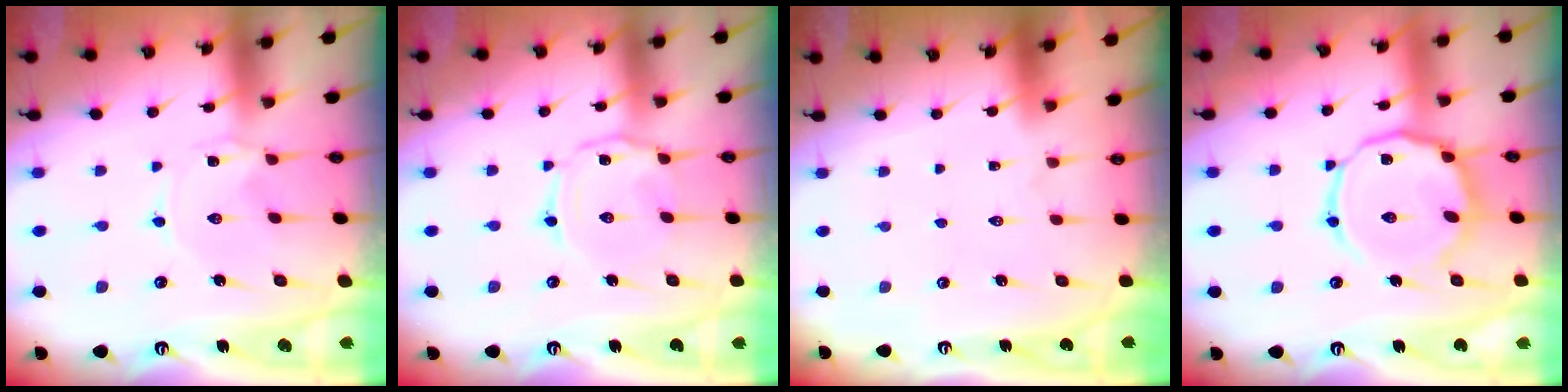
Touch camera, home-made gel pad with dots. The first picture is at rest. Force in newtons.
{"total": 3.4, "press": 3.3, "slide": 0.5}
{"total": 1.6, "press": 1.6, "slide": 0.1}
{"total": 13.8, "press": 13.8, "slide": 1.3}